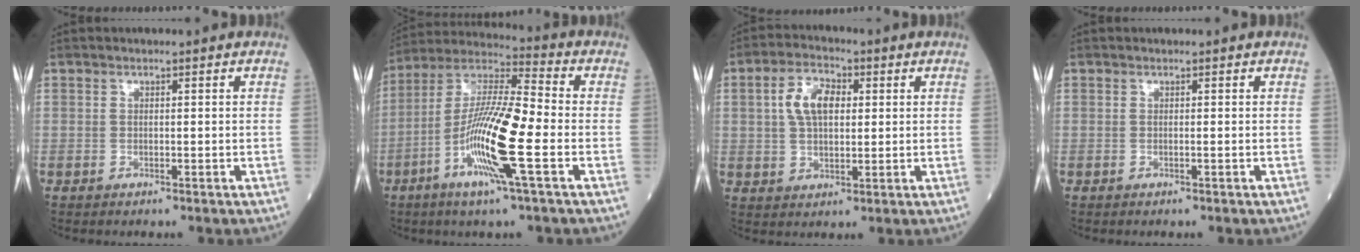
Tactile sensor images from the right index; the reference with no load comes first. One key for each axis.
{"total": 15.6, "fx": -4.5, "fy": 0.8, "fz": 14.9, "tx": -0.295, "ty": -0.008, "tz": -0.092}
{"total": 7.3, "fx": 1.8, "fy": 4.0, "fz": 5.9, "tx": -0.118, "ty": 0.016, "tz": 0.036}
{"total": 0.0}